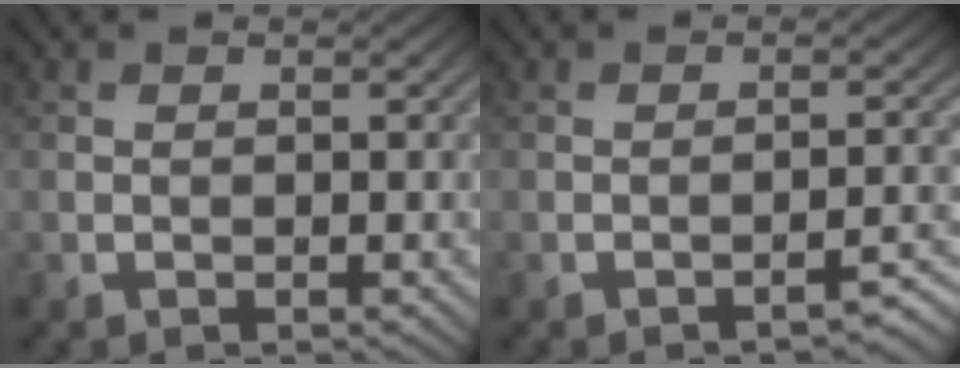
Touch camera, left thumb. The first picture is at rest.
{"total": 2.6, "force": [-2.1, 0.3, 1.5], "torque": [-0.016, 0.010, -0.031]}